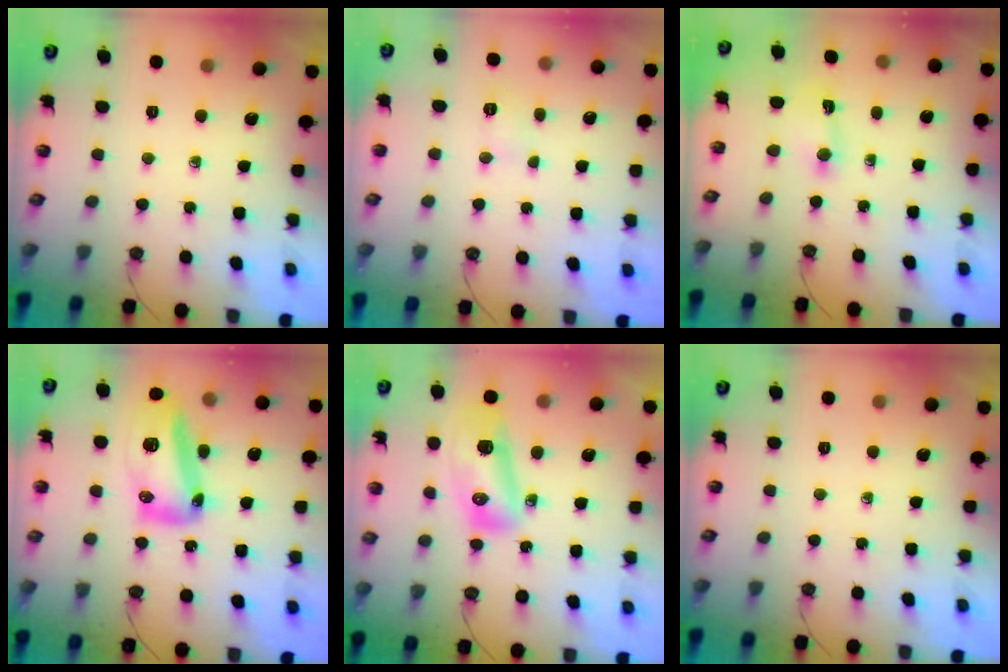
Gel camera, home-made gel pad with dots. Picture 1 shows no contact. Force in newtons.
{"total": 3.9, "press": 3.9, "slide": 0.5}
{"total": 1.5, "press": 1.5, "slide": 0.2}
{"total": 18.3, "press": 17.2, "slide": 6.4}
{"total": 13.5, "press": 13.4, "slide": 1.8}
{"total": 0.0}